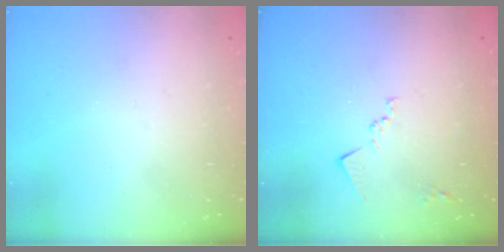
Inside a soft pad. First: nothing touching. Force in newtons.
{"total": 8.4, "press": 8.3, "slide": 0.9}